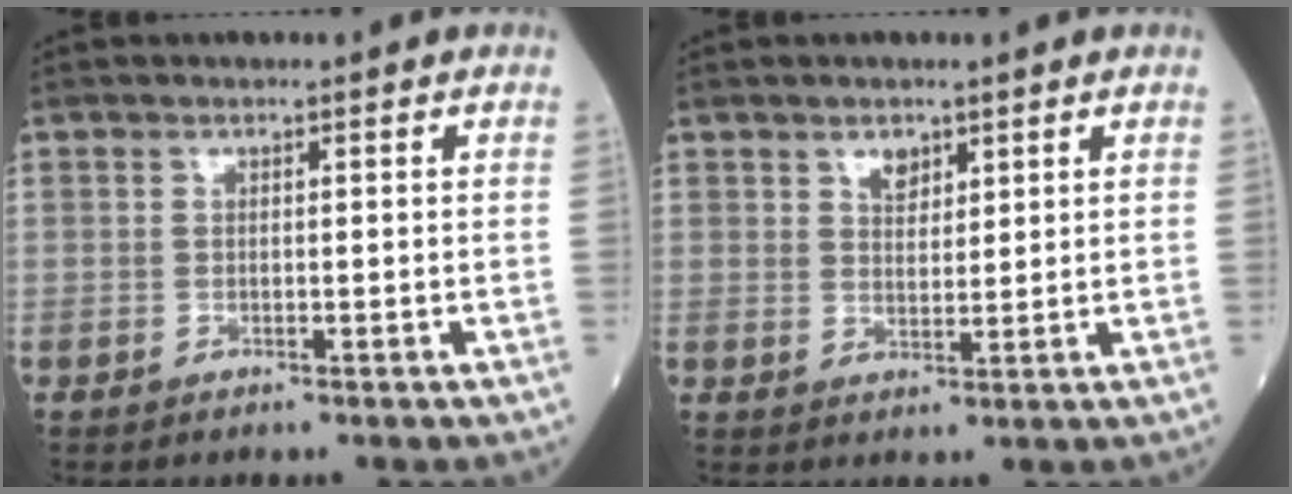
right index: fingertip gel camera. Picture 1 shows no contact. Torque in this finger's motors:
{"motor_torque": [0.00, 0.00, 0.00, 0.03]}